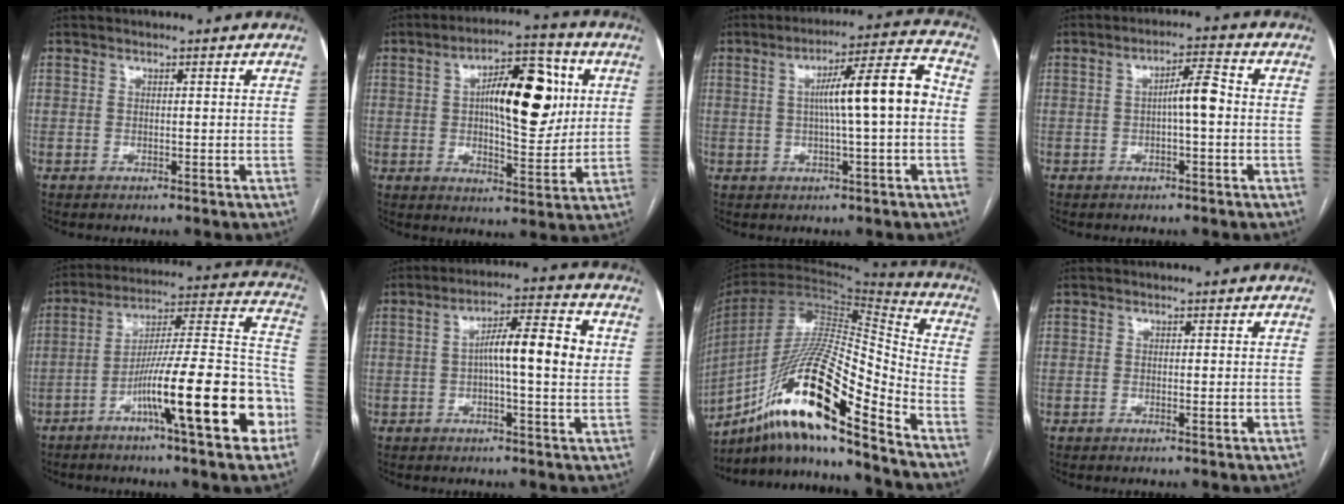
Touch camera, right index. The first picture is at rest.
{"total": 14.4, "force": [3.0, 5.0, 13.2], "torque": [-0.202, 0.024, 0.046]}
{"total": 10.8, "force": [0.2, 0.3, 10.8], "torque": [-0.167, 0.024, -0.001]}
{"total": 4.6, "force": [-0.4, 0.6, 4.5], "torque": [-0.073, 0.013, -0.006]}
{"total": 21.3, "force": [-9.1, 1.7, 19.2], "torque": [-0.266, 0.009, -0.145]}
{"total": 9.7, "force": [0.7, 1.1, 9.6], "torque": [-0.156, 0.020, 0.006]}
{"total": 21.3, "force": [-13.1, 2.1, 16.7], "torque": [-0.330, -0.003, -0.236]}
{"total": 0.7, "force": [-0.2, 0.1, 0.7], "torque": [-0.011, -0.002, -0.002]}